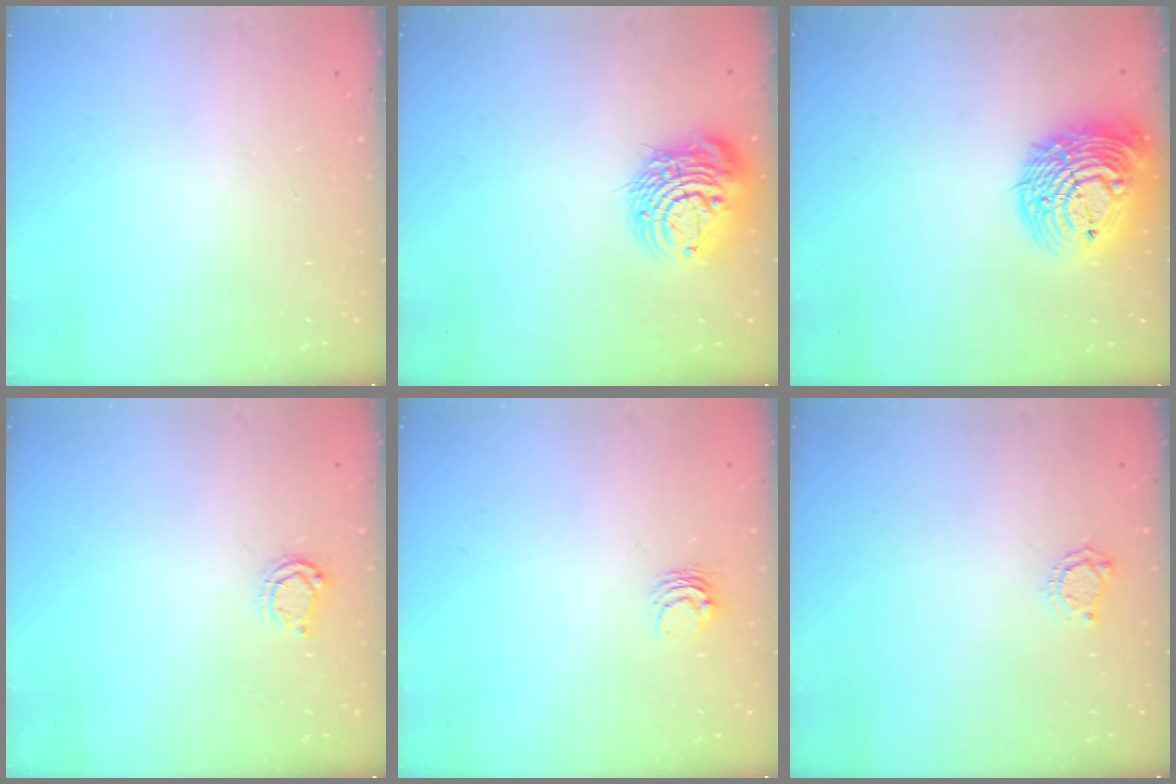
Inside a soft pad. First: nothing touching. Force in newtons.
{"total": 12.4, "press": 12.4, "slide": 1.4}
{"total": 17.9, "press": 17.8, "slide": 1.9}
{"total": 4.7, "press": 4.7, "slide": 0.6}
{"total": 4.7, "press": 4.7, "slide": 0.2}
{"total": 4.7, "press": 4.7, "slide": 0.5}